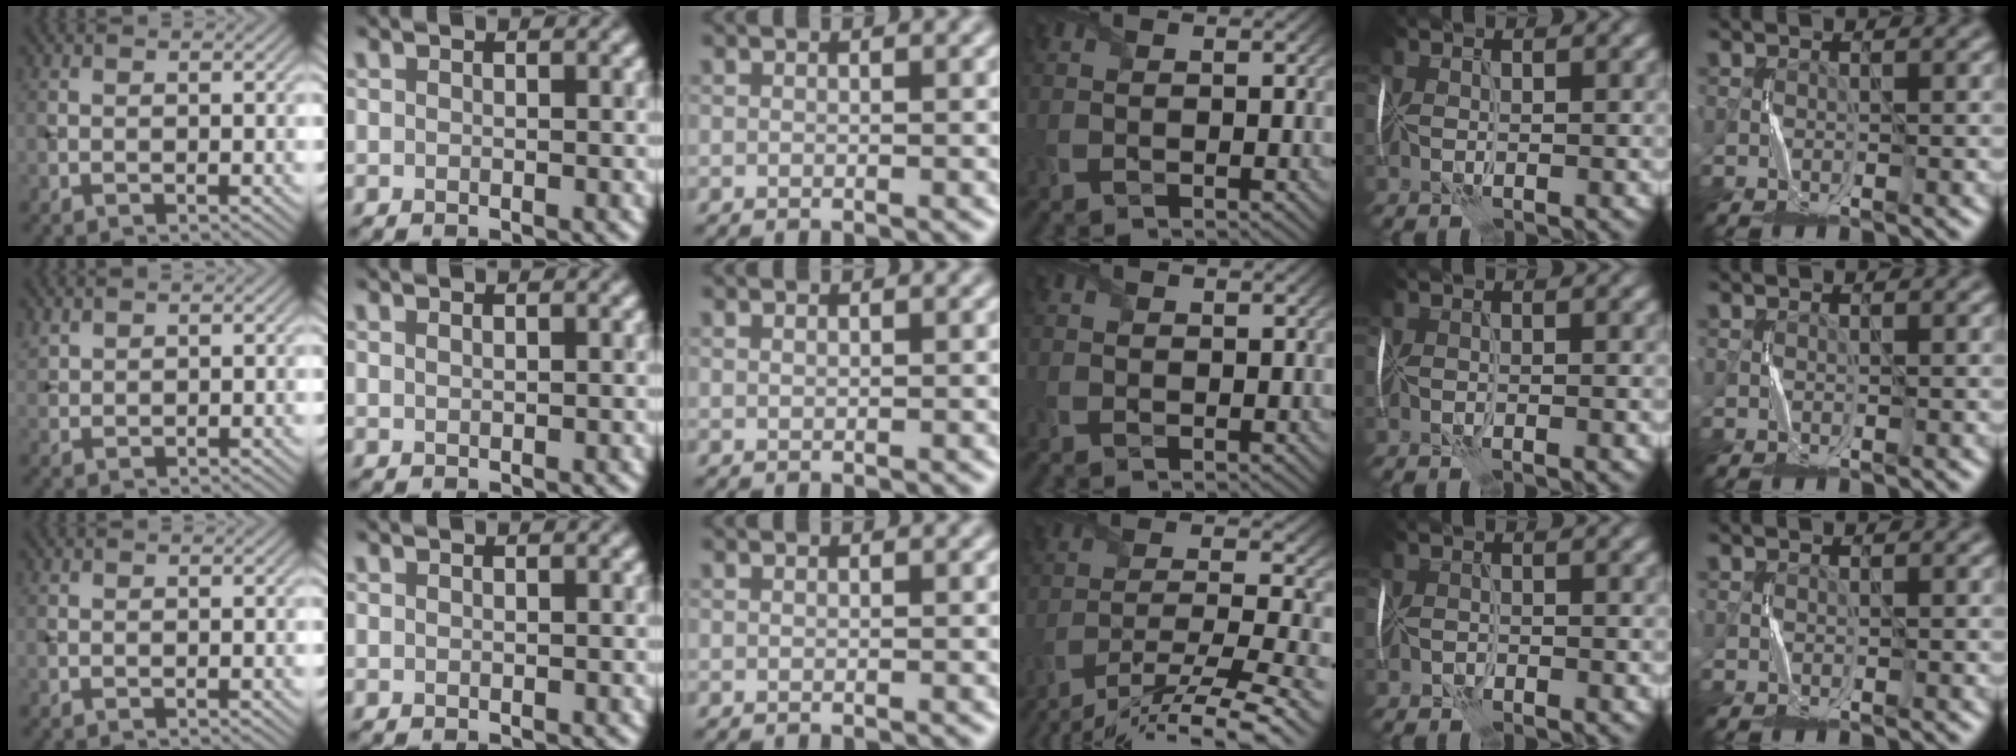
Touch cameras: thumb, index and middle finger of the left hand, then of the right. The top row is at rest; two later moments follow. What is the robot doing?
{"motion": "fold", "object": "wrapping paper"}